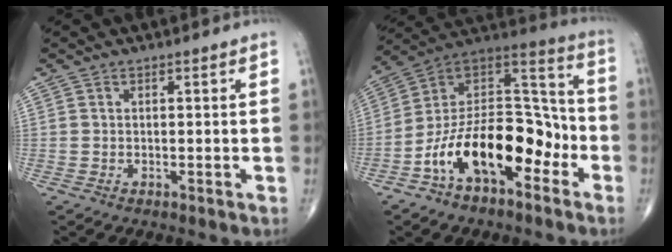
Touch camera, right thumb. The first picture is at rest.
{"total": 20.3, "force": [-8.1, 10.4, 15.4], "torque": [-0.228, 0.081, -0.141]}